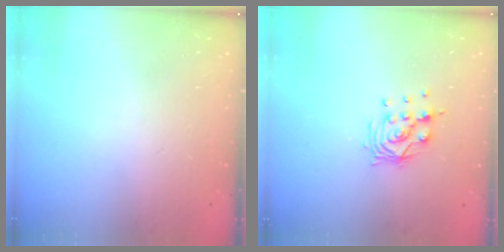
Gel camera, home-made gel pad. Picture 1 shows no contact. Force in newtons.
{"total": 9.6, "press": 9.5, "slide": 1.2}